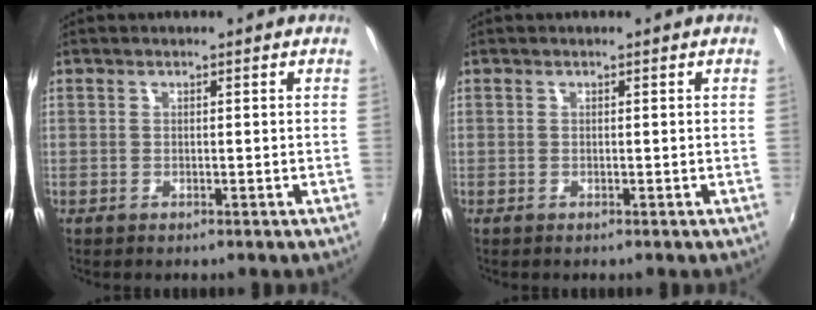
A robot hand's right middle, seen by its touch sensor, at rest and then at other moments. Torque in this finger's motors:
{"motor_torque": [0.00, 0.00, 0.00, 0.00]}